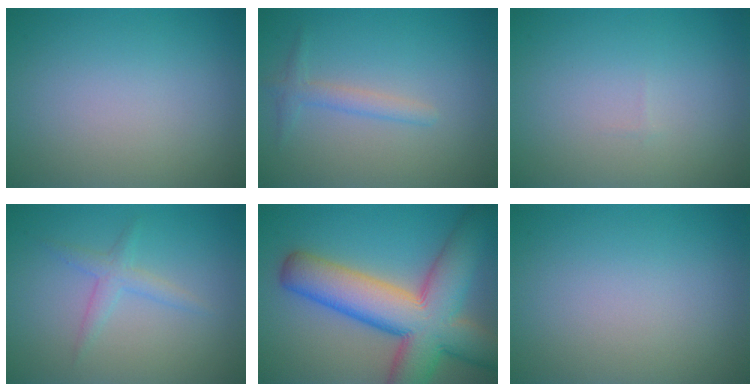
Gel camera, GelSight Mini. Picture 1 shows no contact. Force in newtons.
{"total": 1.6, "press": 1.6, "slide": 0.1}
{"total": 0.0}
{"total": 1.8, "press": 1.8, "slide": 0.1}
{"total": 12.8, "press": 12.7, "slide": 0.6}
{"total": 0.0}